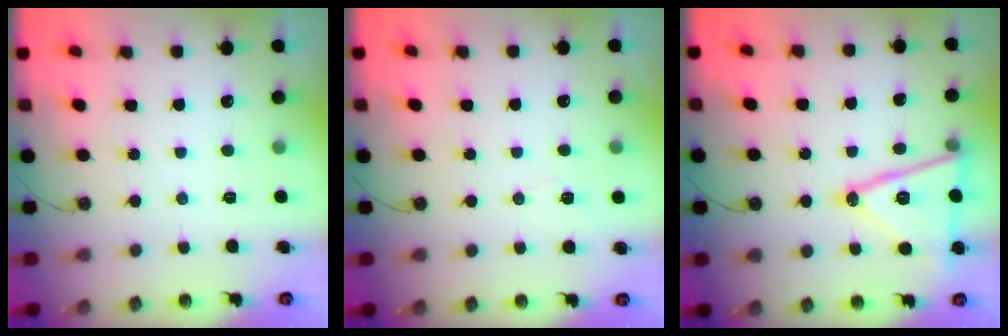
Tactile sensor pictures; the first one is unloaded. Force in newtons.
{"total": 3.0, "press": 2.5, "slide": 1.6}
{"total": 16.7, "press": 16.4, "slide": 3.5}